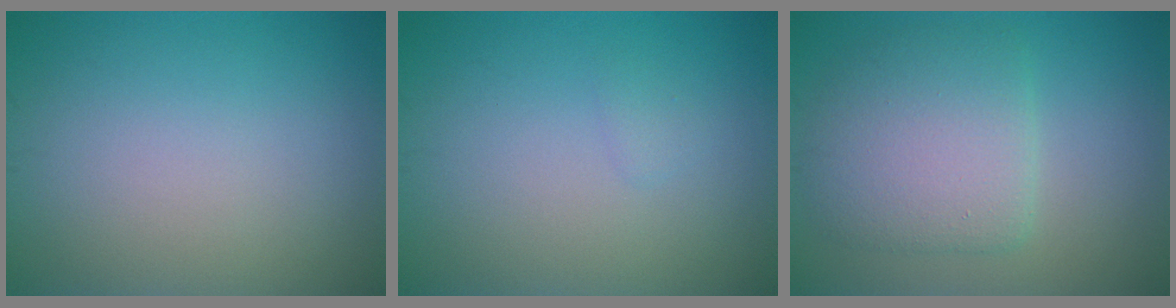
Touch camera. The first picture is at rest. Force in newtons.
{"total": 0.5, "press": 0.5, "slide": 0.0}
{"total": 5.7, "press": 5.7, "slide": 0.2}